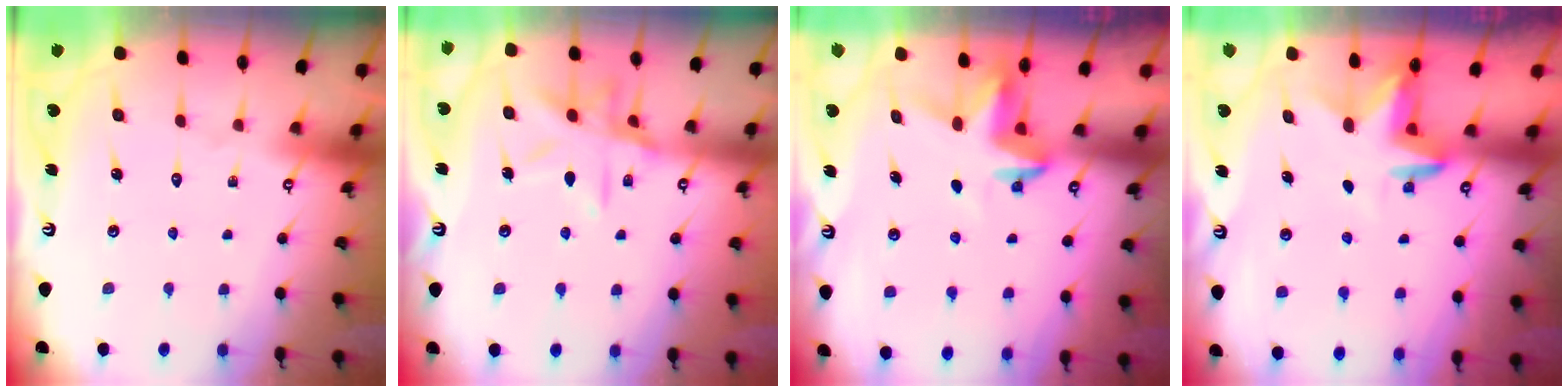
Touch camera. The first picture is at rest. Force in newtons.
{"total": 12.7, "press": 12.7, "slide": 0.8}
{"total": 3.5, "press": 3.5, "slide": 0.3}
{"total": 3.4, "press": 3.4, "slide": 0.3}